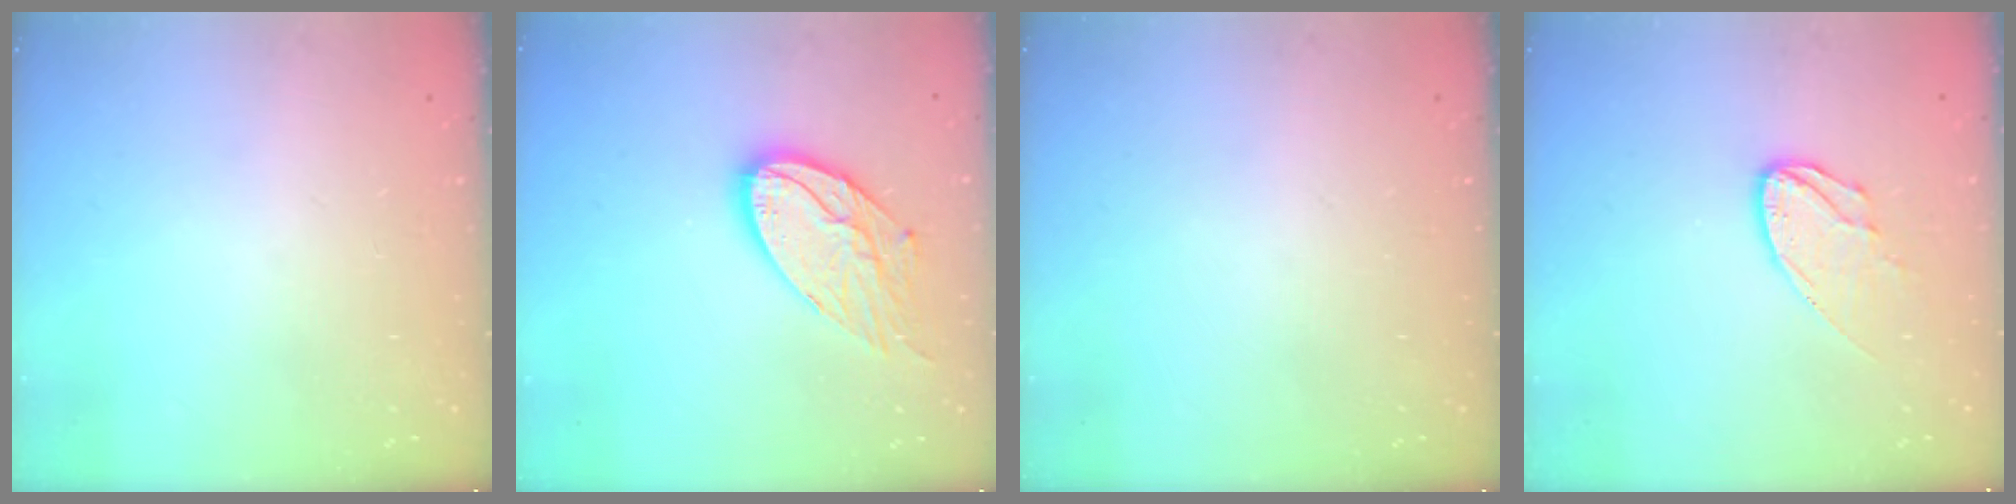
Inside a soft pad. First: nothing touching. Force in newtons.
{"total": 14.2, "press": 14.1, "slide": 1.2}
{"total": 0.0}
{"total": 9.3, "press": 9.2, "slide": 0.5}